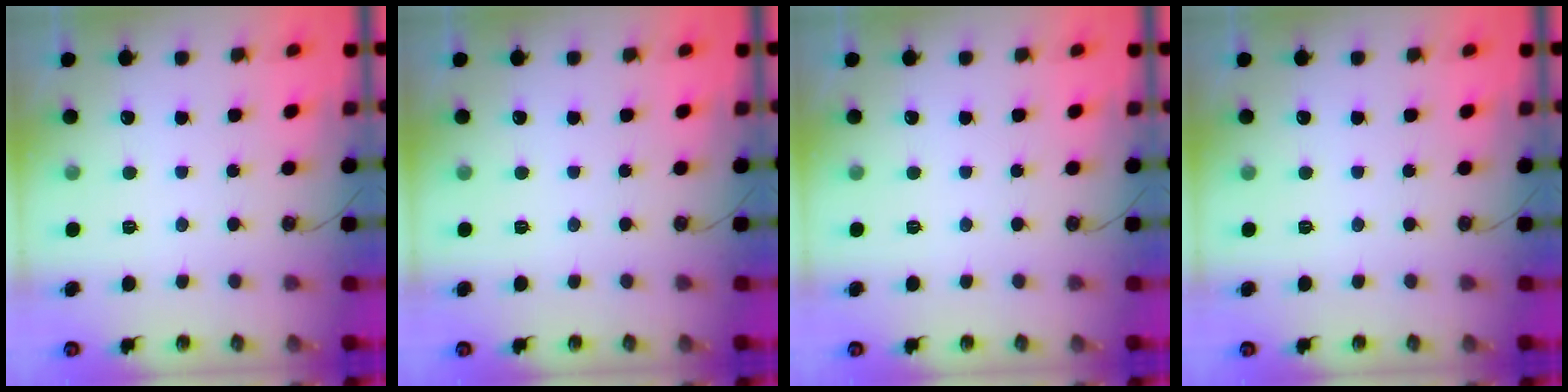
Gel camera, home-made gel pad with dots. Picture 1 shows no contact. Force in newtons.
{"total": 0.0}
{"total": 0.0}
{"total": 0.0}